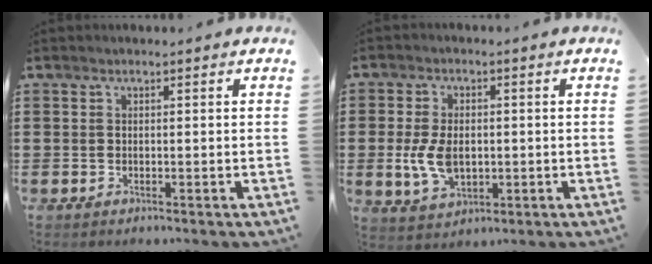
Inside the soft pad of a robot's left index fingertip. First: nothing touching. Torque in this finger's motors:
{"motor_torque": [1.08, 0.37, 0.47, 0.09]}